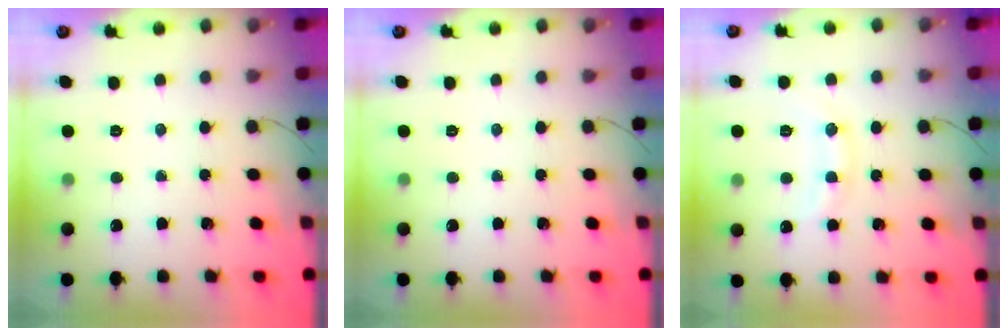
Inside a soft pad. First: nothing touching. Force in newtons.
{"total": 0.0}
{"total": 7.5, "press": 7.4, "slide": 0.9}